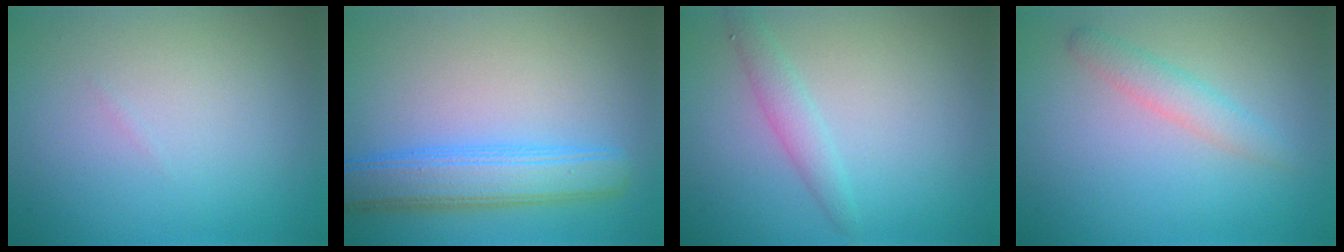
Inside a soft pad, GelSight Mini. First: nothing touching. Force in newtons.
{"total": 5.1, "press": 5.1, "slide": 0.2}
{"total": 1.9, "press": 1.9, "slide": 0.1}
{"total": 2.0, "press": 2.0, "slide": 0.1}